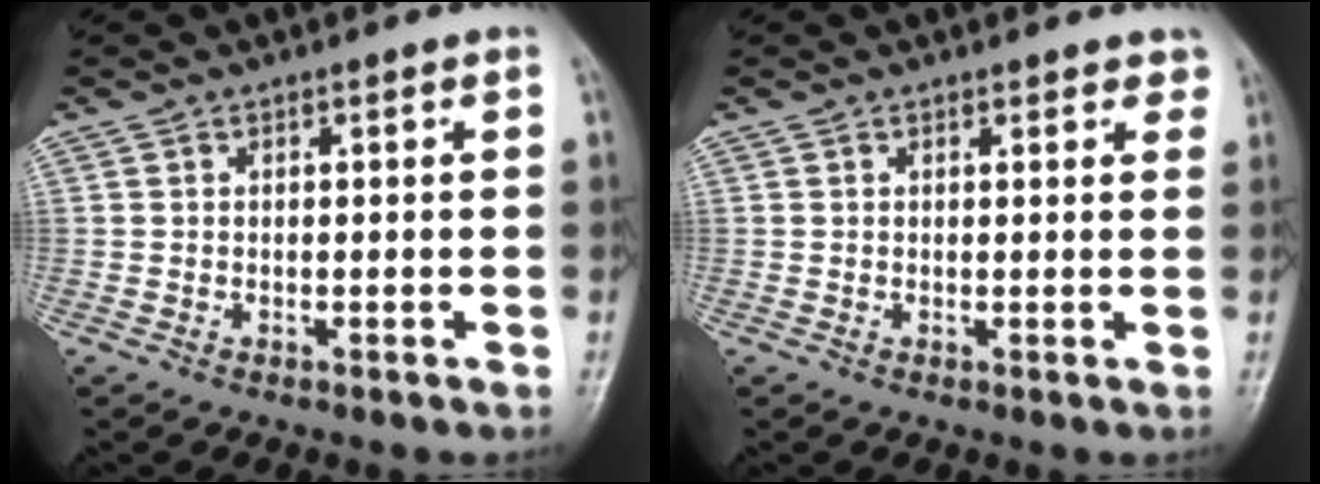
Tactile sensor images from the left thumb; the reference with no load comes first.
{"total": 2.1, "force": [1.6, 1.0, 0.9], "torque": [0.011, -0.003, 0.012]}